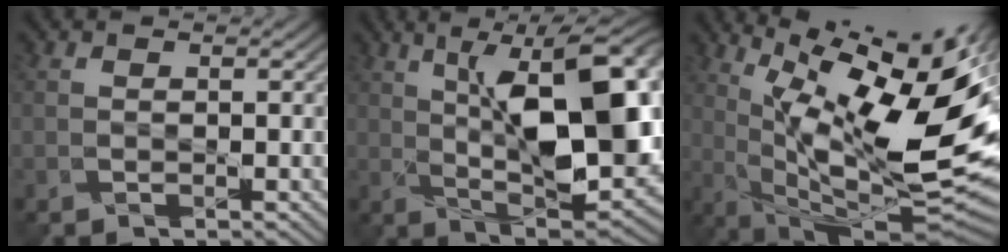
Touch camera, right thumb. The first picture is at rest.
{"total": 14.5, "force": [2.3, 5.7, 13.1], "torque": [-0.194, 0.007, 0.045]}
{"total": 19.1, "force": [2.9, 6.3, 17.8], "torque": [-0.285, -0.005, 0.060]}